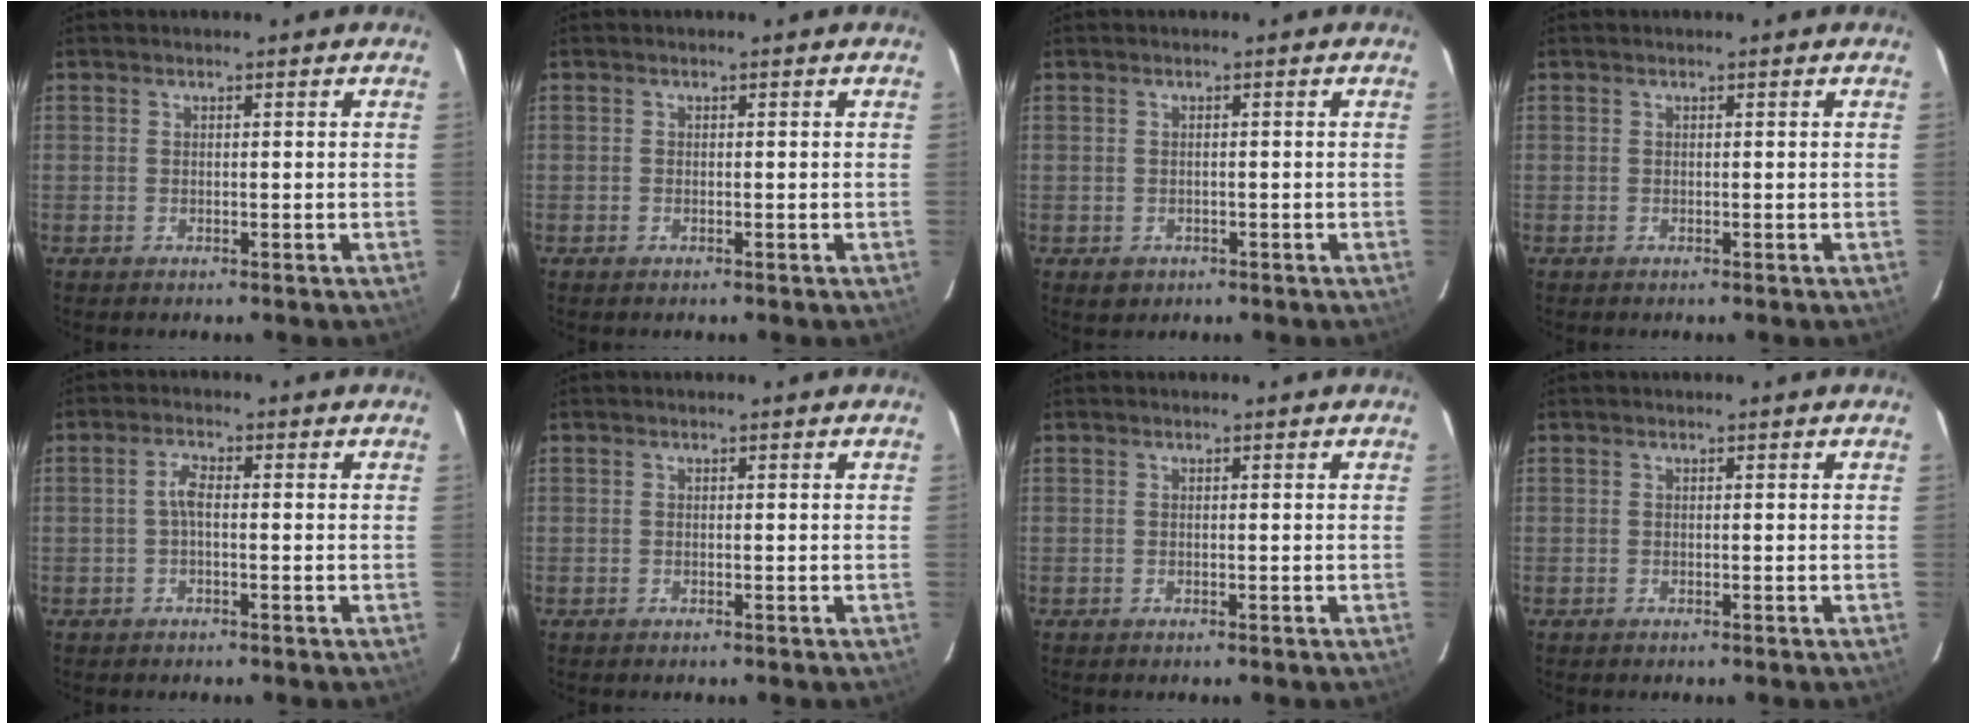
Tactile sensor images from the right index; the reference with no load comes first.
{"total": 0.0}
{"total": 2.1, "force": [-0.8, 1.9, 0.7], "torque": [-0.015, 0.000, -0.003]}
{"total": 0.0}
{"total": 2.3, "force": [-0.3, 0.8, 2.1], "torque": [-0.046, 0.008, -0.006]}
{"total": 0.0}
{"total": 0.0}
{"total": 0.0}